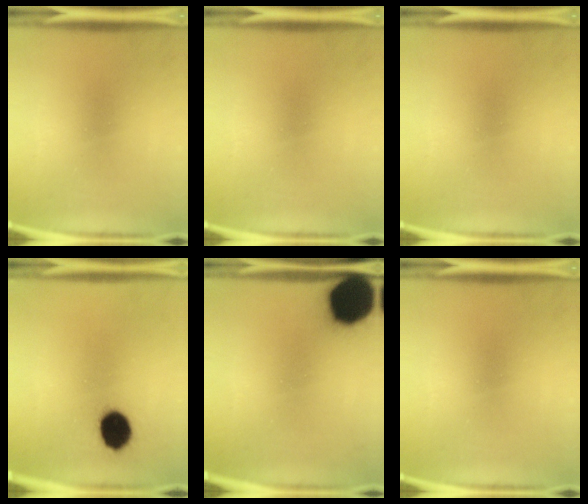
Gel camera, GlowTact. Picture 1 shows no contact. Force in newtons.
{"total": 0.0}
{"total": 0.0}
{"total": 9.6}
{"total": 17.4}
{"total": 0.0}